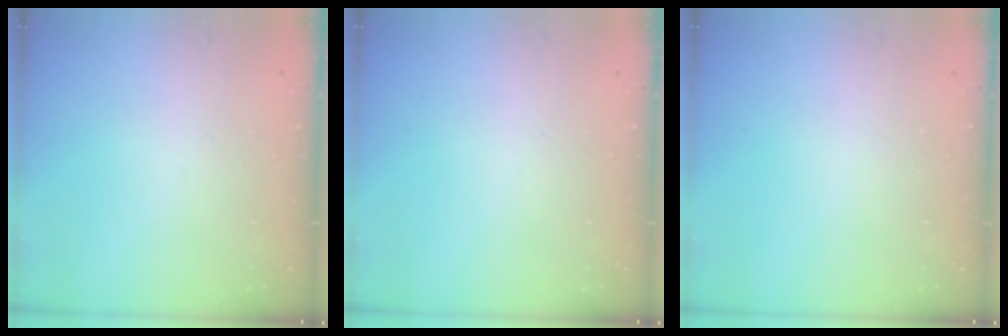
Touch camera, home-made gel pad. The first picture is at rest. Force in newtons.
{"total": 0.0}
{"total": 0.0}